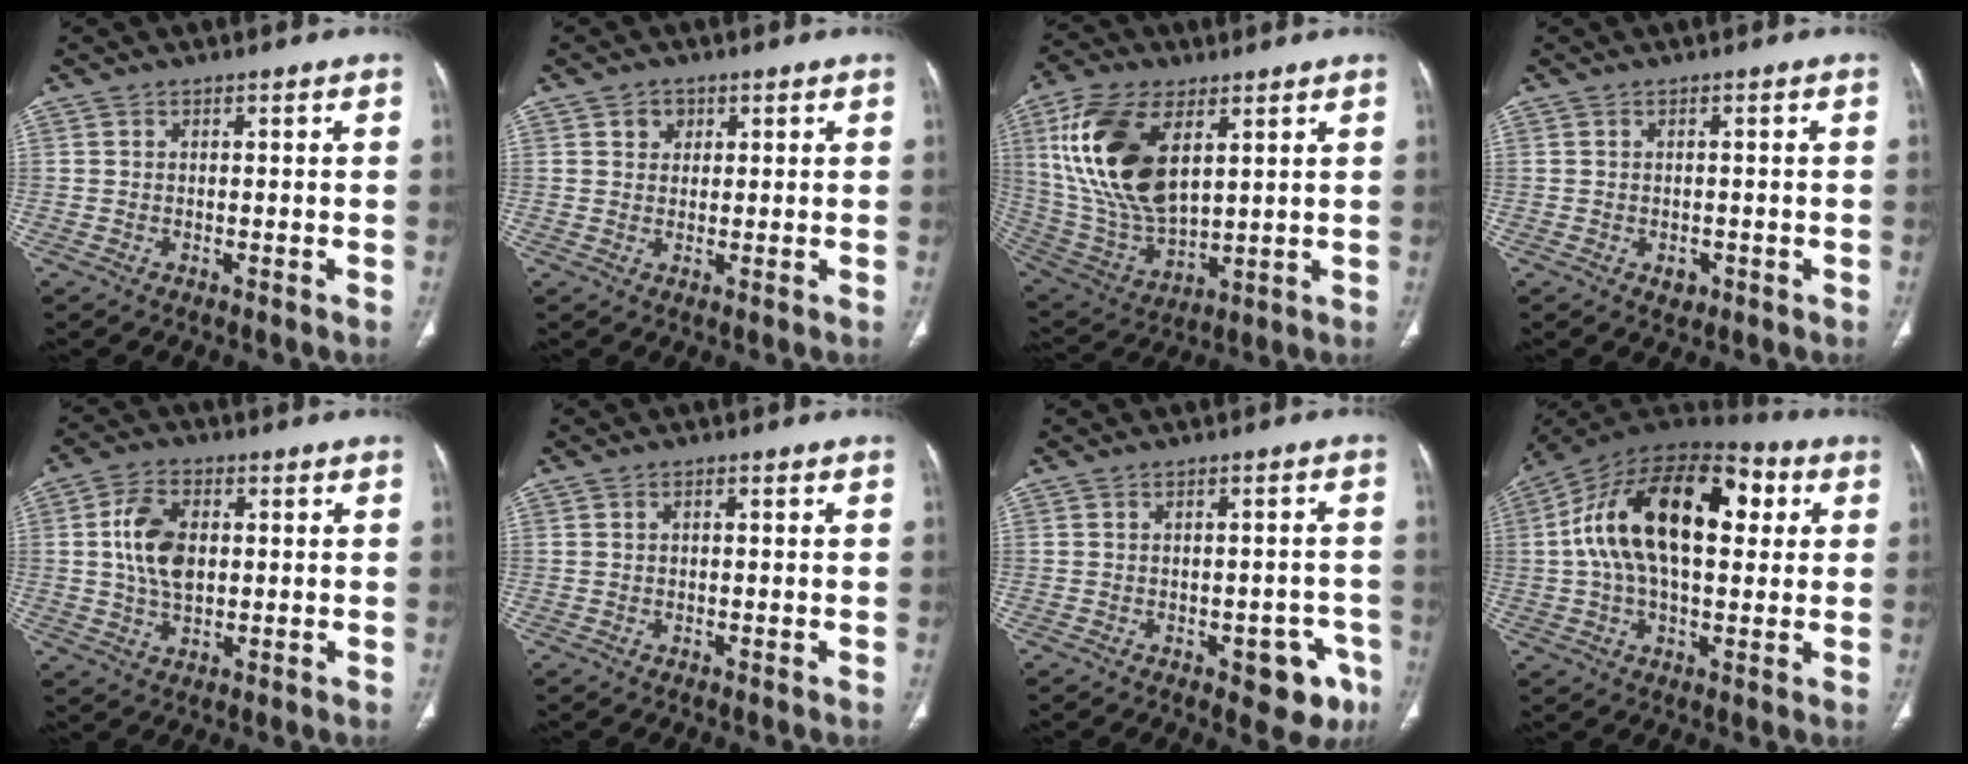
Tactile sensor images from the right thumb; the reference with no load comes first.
{"total": 2.5, "force": [1.1, 2.1, 0.8], "torque": [0.001, -0.004, 0.016]}
{"total": 20.3, "force": [6.6, 10.6, 16.0], "torque": [-0.316, -0.023, 0.134]}
{"total": 1.9, "force": [-0.7, 1.4, 1.0], "torque": [-0.008, 0.002, -0.003]}
{"total": 9.4, "force": [1.1, 5.7, 7.3], "torque": [-0.133, 0.001, 0.023]}
{"total": 0.8, "force": [0.1, 0.4, 0.6], "torque": [-0.013, 0.002, 0.001]}
{"total": 8.0, "force": [-3.7, 4.1, 5.8], "torque": [-0.037, 0.019, -0.038]}
{"total": 23.8, "force": [4.6, 12.7, 19.6], "torque": [-0.331, 0.034, 0.066]}